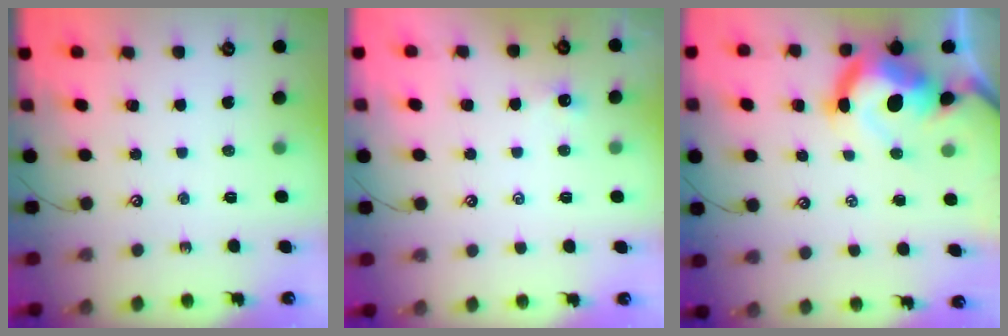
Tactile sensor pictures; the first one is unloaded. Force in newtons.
{"total": 0.8, "press": 0.8, "slide": 0.3}
{"total": 13.1, "press": 12.9, "slide": 2.3}